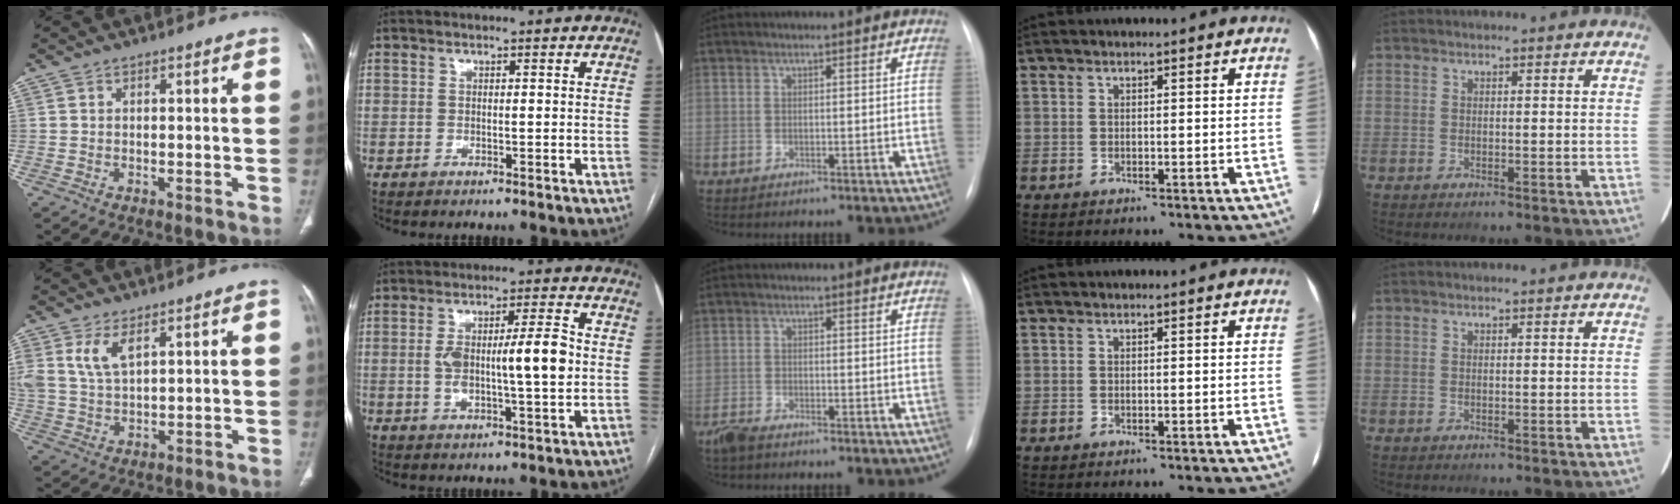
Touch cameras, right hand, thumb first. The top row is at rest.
{"thumb": {"total": 6.5, "force": [3.2, 3.1, 4.7], "torque": [-0.096, -0.009, 0.074]}, "index": {"total": 10.6, "force": [0.1, 2.3, 10.4], "torque": [-0.179, 0.016, 0.005]}, "middle": {"total": 2.8, "force": [-2.4, 0.7, 1.2], "torque": [-0.029, -0.006, -0.045]}}